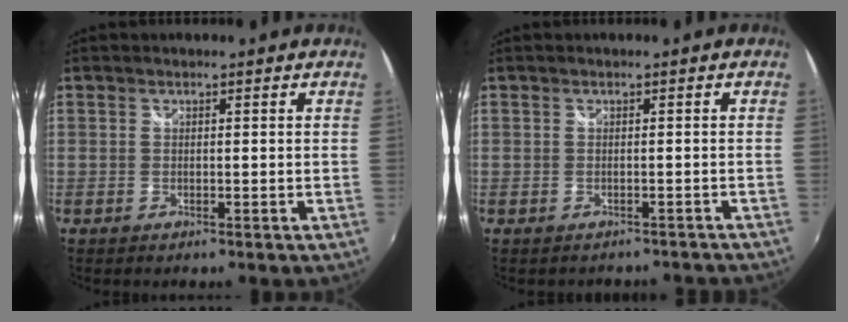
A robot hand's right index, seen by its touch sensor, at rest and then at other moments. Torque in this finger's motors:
{"motor_torque": [-0.04, -0.01, -0.14, -0.07]}